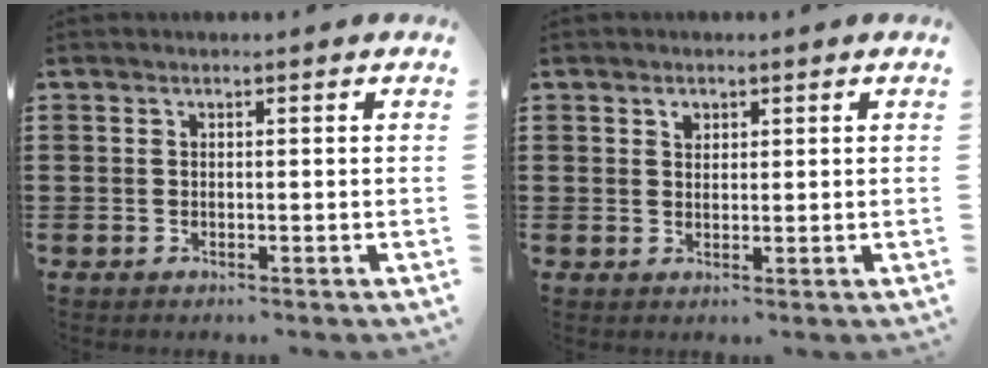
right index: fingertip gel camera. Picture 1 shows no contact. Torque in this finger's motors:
{"motor_torque": [0.03, -0.03, 0.00, 0.01]}